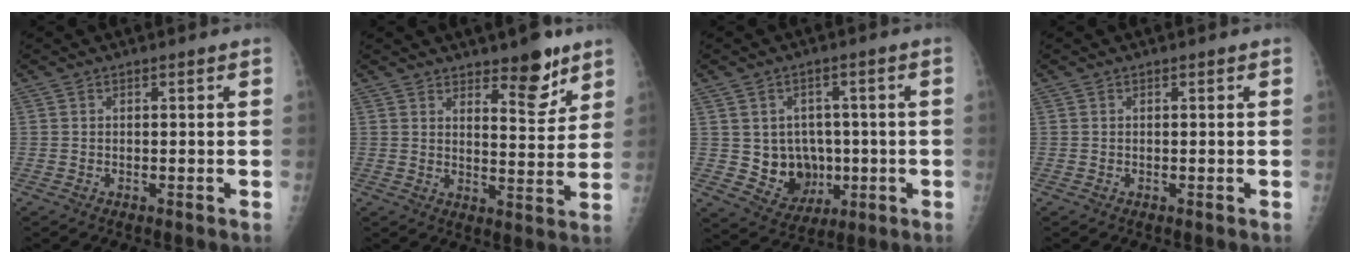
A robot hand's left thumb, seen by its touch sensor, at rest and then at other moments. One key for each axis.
{"total": 8.1, "fx": 5.7, "fy": 3.1, "fz": 4.8, "tx": -0.041, "ty": -0.043, "tz": 0.083}
{"total": 9.2, "fx": -0.4, "fy": 8.1, "fz": 4.3, "tx": -0.022, "ty": -0.001, "tz": 0.013}
{"total": 0.0}